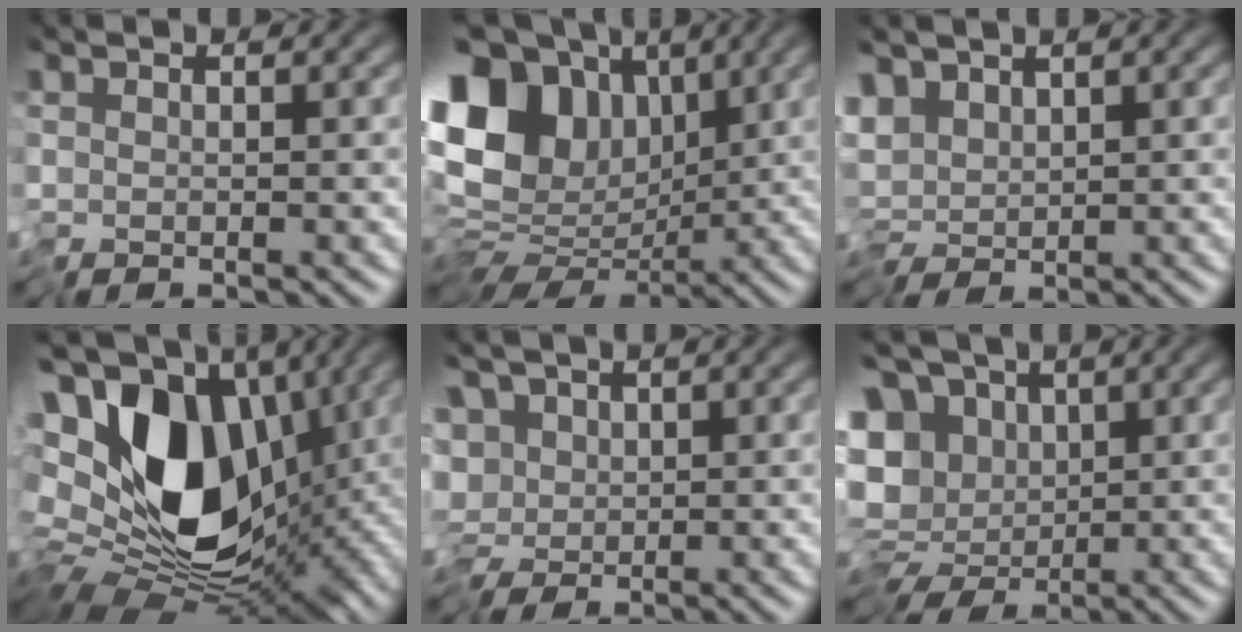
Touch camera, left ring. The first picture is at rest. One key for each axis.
{"total": 12.1, "fx": 2.1, "fy": 9.3, "fz": 7.5, "tx": -0.147, "ty": 0.025, "tz": 0.030}
{"total": 2.9, "fx": 0.5, "fy": 1.7, "fz": 2.3, "tx": -0.037, "ty": 0.003, "tz": 0.005}
{"total": 15.9, "fx": 1.5, "fy": 10.9, "fz": 11.5, "tx": -0.181, "ty": -0.013, "tz": 0.034}
{"total": 6.0, "fx": -0.4, "fy": 4.6, "fz": 3.8, "tx": -0.038, "ty": 0.012, "tz": -0.034}
{"total": 12.3, "fx": -0.1, "fy": 10.4, "fz": 6.5, "tx": -0.118, "ty": -0.010, "tz": -0.015}